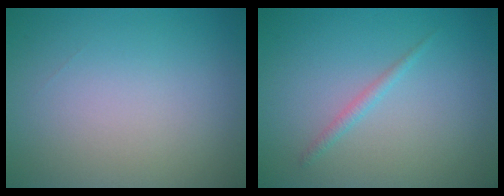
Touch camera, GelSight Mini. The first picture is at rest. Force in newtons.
{"total": 1.0, "press": 1.0, "slide": 0.1}